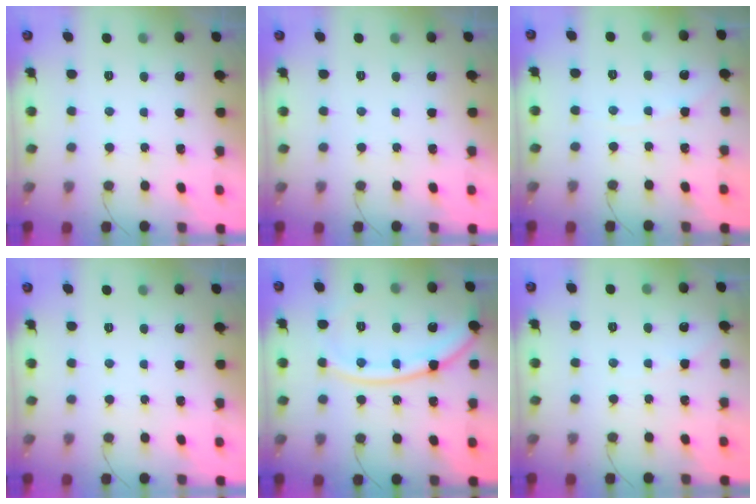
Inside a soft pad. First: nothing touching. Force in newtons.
{"total": 0.0}
{"total": 2.1, "press": 2.1, "slide": 0.3}
{"total": 0.0}
{"total": 16.7, "press": 16.7, "slide": 1.2}
{"total": 4.0, "press": 4.0, "slide": 0.6}